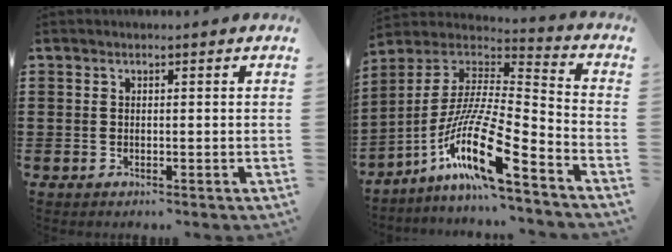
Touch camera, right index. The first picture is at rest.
{"total": 16.5, "force": [-10.1, 2.3, 12.8], "torque": [-0.264, -0.003, -0.192]}